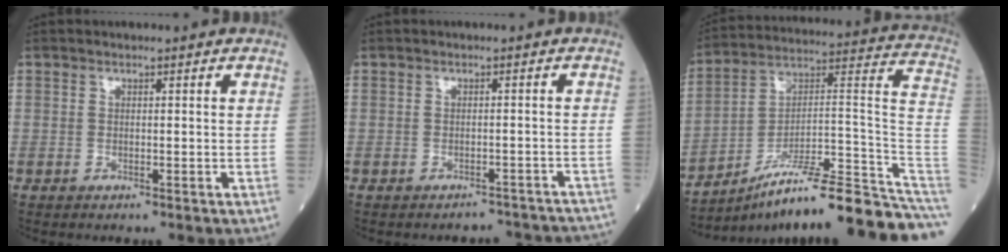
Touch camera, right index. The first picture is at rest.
{"total": 8.2, "force": [-7.9, 2.0, 0.9], "torque": [0.000, 0.013, -0.077]}
{"total": 24.6, "force": [-19.5, 1.1, 15.0], "torque": [-0.129, 0.045, -0.296]}